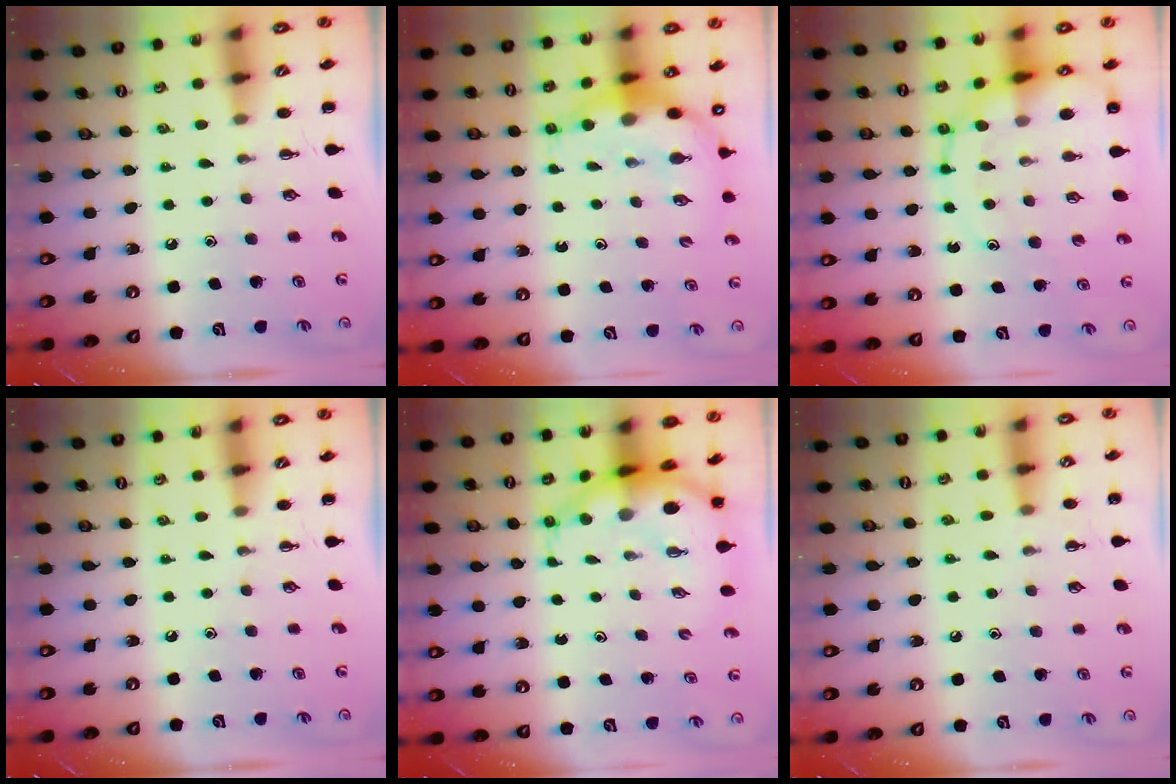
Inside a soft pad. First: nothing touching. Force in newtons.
{"total": 8.7, "press": 8.5, "slide": 1.9}
{"total": 15.7, "press": 15.3, "slide": 3.7}
{"total": 0.0}
{"total": 6.8, "press": 6.6, "slide": 1.7}
{"total": 7.5, "press": 7.1, "slide": 2.3}